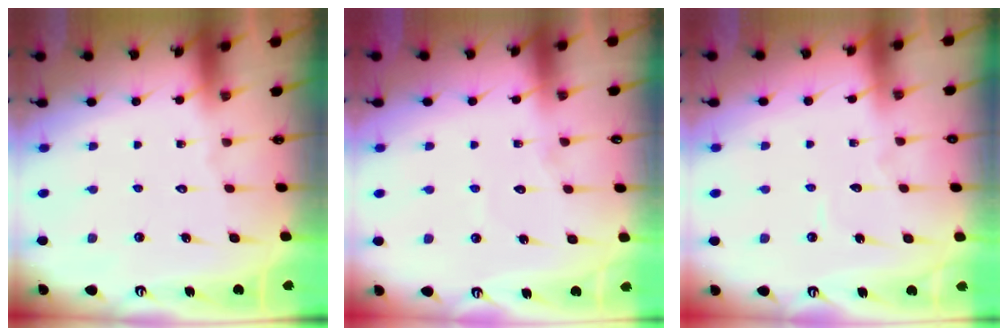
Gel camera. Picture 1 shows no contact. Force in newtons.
{"total": 4.4, "press": 4.4, "slide": 0.3}
{"total": 3.5, "press": 3.5, "slide": 0.1}